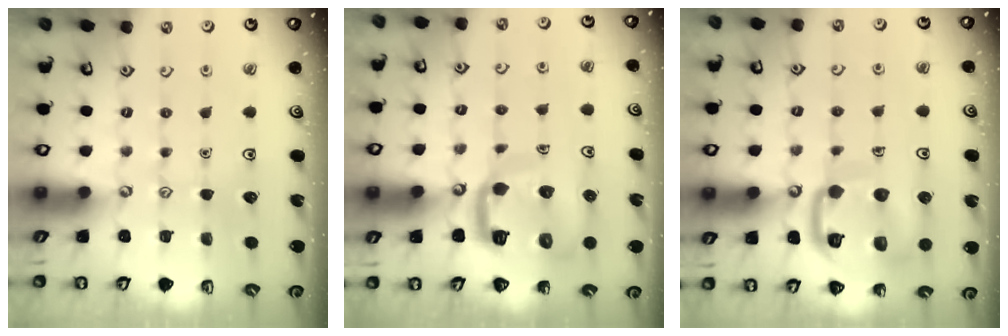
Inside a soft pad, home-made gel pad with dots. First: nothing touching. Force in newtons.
{"total": 11.9, "press": 11.9, "slide": 1.3}
{"total": 14.6, "press": 14.5, "slide": 1.4}